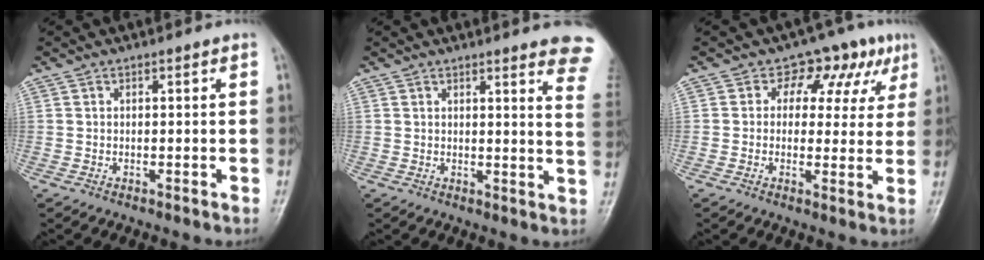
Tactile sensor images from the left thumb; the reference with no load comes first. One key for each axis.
{"total": 11.2, "fx": 9.6, "fy": 1.3, "fz": 5.7, "tx": -0.036, "ty": -0.063, "tz": 0.083}
{"total": 9.3, "fx": 4.2, "fy": 6.7, "fz": 4.9, "tx": -0.005, "ty": -0.003, "tz": 0.045}